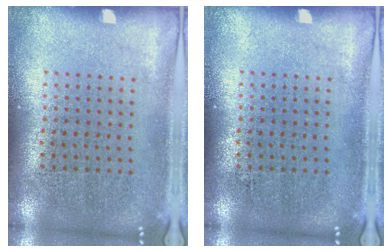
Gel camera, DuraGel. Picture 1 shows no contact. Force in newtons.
{"total": 0.0}